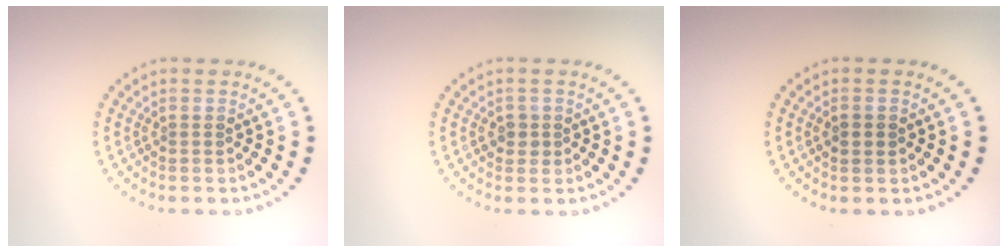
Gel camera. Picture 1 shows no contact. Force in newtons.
{"total": 1.3, "press": 1.2, "slide": 0.6}
{"total": 1.8, "press": 1.8, "slide": 0.1}